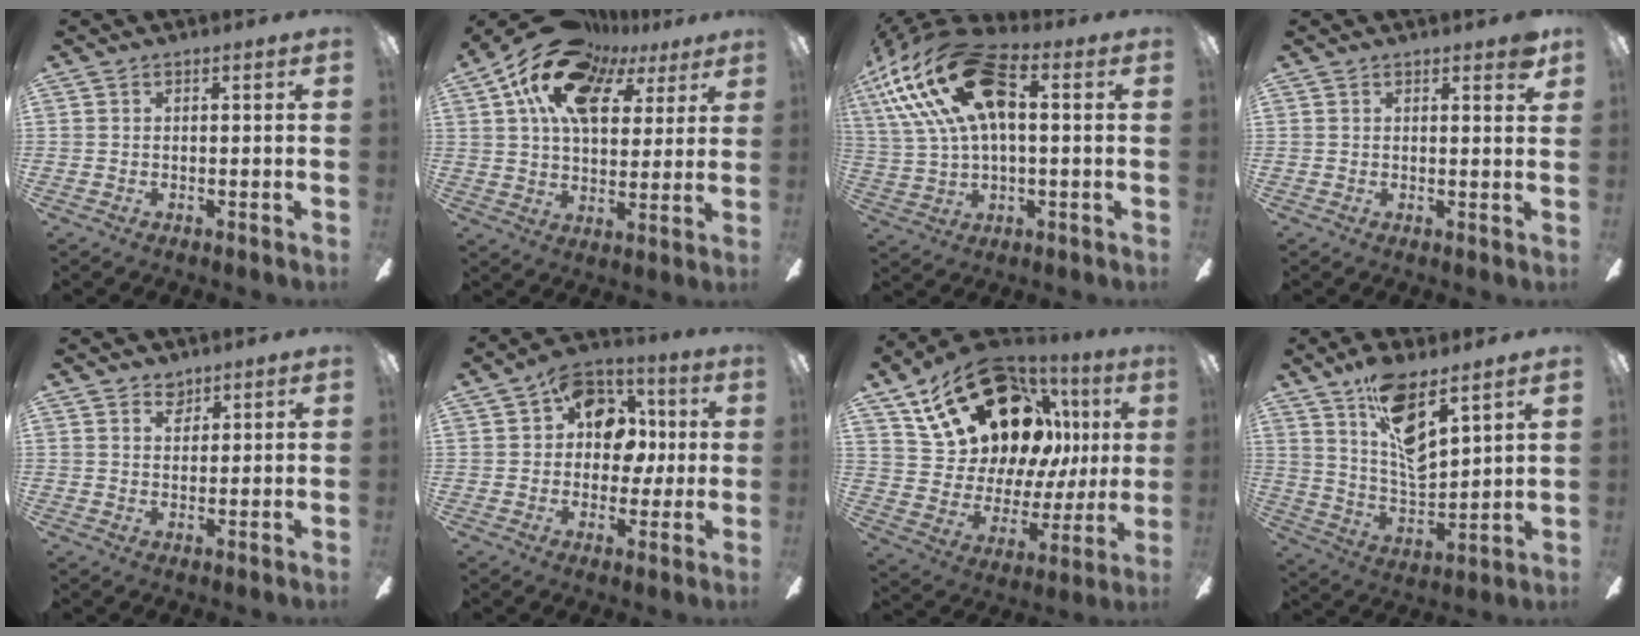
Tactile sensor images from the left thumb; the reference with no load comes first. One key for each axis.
{"total": 20.2, "fx": 10.7, "fy": 11.3, "fz": 12.9, "tx": -0.249, "ty": -0.032, "tz": 0.192}
{"total": 24.9, "fx": 7.7, "fy": 12.7, "fz": 19.9, "tx": -0.413, "ty": -0.012, "tz": 0.132}
{"total": 2.7, "fx": 1.9, "fy": 0.8, "fz": 1.7, "tx": -0.014, "ty": -0.005, "tz": 0.028}
{"total": 3.4, "fx": 2.7, "fy": 2.0, "fz": 0.8, "tx": 0.003, "ty": -0.014, "tz": 0.046}
{"total": 14.4, "fx": 4.1, "fy": 11.1, "fz": 8.2, "tx": -0.113, "ty": 0.002, "tz": 0.077}
{"total": 24.6, "fx": 15.0, "fy": 13.6, "fz": 13.9, "tx": -0.233, "ty": -0.077, "tz": 0.287}
{"total": 14.5, "fx": 9.5, "fy": 4.8, "fz": 9.8, "tx": -0.177, "ty": -0.053, "tz": 0.168}